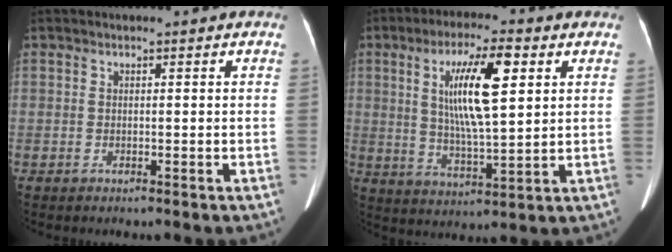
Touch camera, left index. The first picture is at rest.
{"total": 11.4, "force": [3.2, 1.7, 10.8], "torque": [-0.195, -0.003, 0.060]}